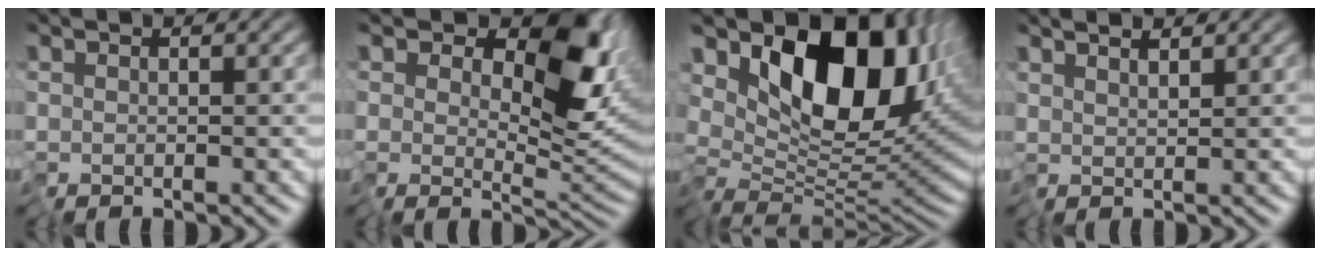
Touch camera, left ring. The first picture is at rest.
{"total": 10.3, "force": [3.6, 6.0, 7.5], "torque": [-0.114, -0.009, 0.060]}
{"total": 12.7, "force": [4.8, 6.7, 9.6], "torque": [-0.142, 0.005, 0.078]}
{"total": 1.6, "force": [1.4, 0.1, 0.8], "torque": [-0.019, 0.008, 0.028]}